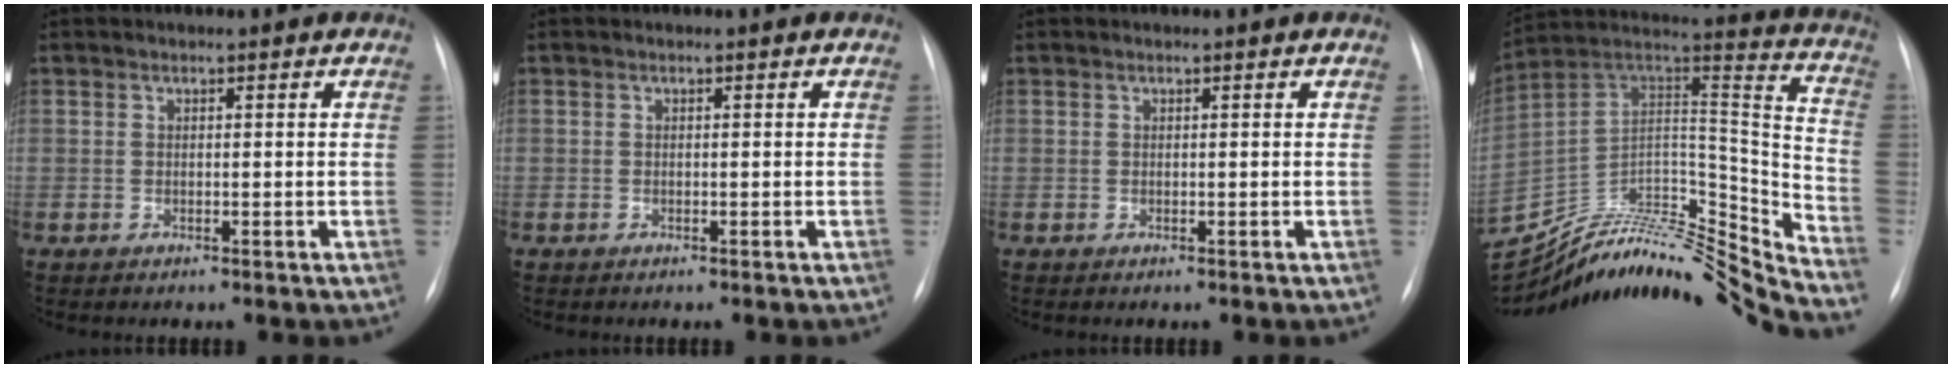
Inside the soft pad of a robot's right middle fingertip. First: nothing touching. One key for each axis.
{"total": 0.0}
{"total": 0.0}
{"total": 29.3, "fx": -27.9, "fy": 1.5, "fz": 9.0, "tx": -0.139, "ty": 0.016, "tz": -0.433}